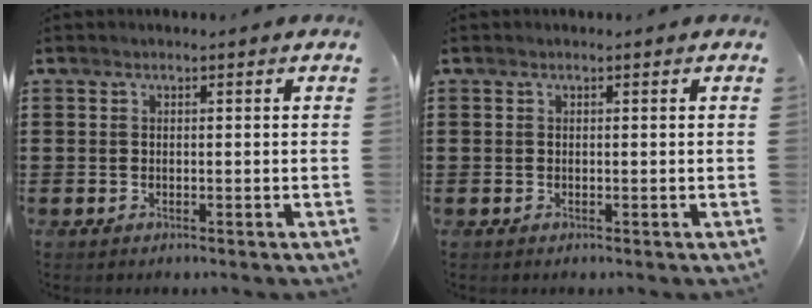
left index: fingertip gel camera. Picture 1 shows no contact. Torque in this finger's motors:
{"motor_torque": [-0.06, 0.06, 0.00, 0.01]}